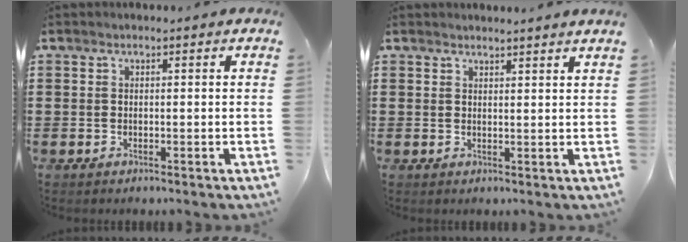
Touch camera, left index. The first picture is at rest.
{"total": 1.9, "force": [1.9, -0.4, 0.1], "torque": [-0.006, -0.003, 0.037]}